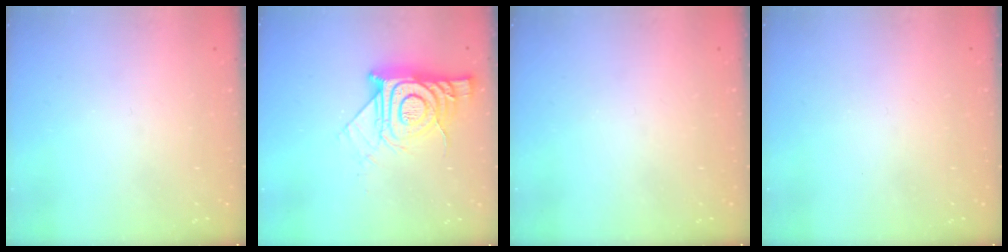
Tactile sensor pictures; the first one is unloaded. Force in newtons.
{"total": 15.3, "press": 15.2, "slide": 1.1}
{"total": 0.0}
{"total": 1.8, "press": 1.8, "slide": 0.4}